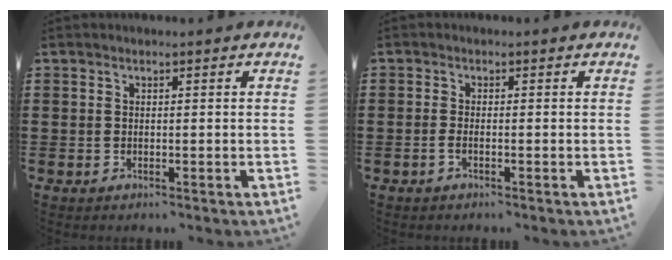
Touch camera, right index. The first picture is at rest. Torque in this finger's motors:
{"motor_torque": [0.22, 0.19, 0.01, 0.00]}